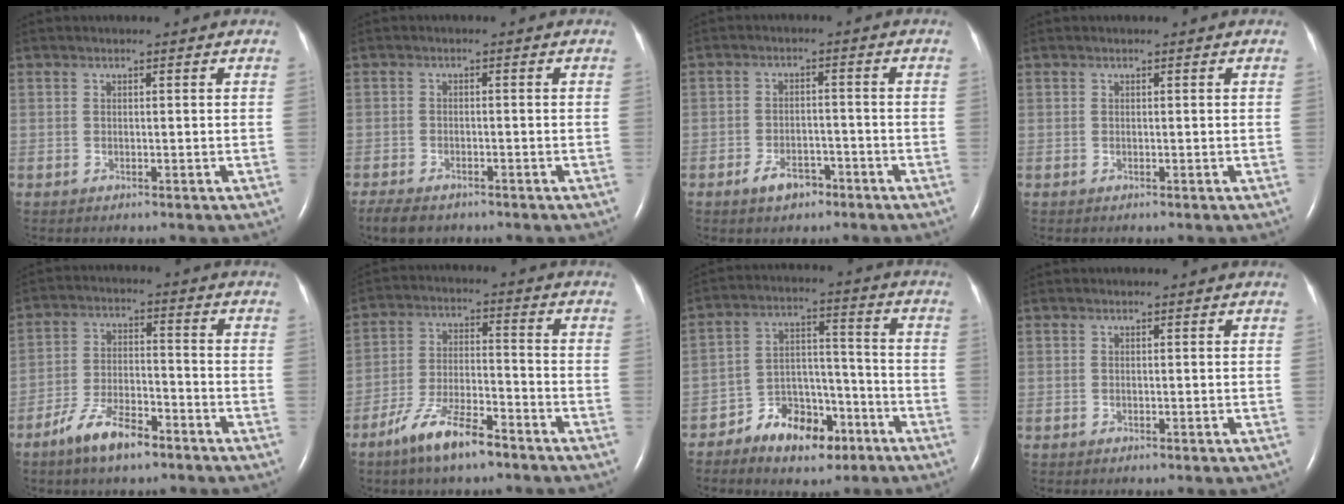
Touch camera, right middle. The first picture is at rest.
{"total": 5.4, "force": [-4.2, 2.3, 2.5], "torque": [-0.043, -0.008, -0.062]}
{"total": 4.2, "force": [-2.8, 2.3, 2.2], "torque": [-0.042, 0.003, -0.041]}
{"total": 0.0}
{"total": 8.3, "force": [-5.9, 2.6, 5.3], "torque": [-0.110, -0.002, -0.106]}
{"total": 9.7, "force": [-6.9, 2.2, 6.3], "torque": [-0.129, -0.006, -0.127]}
{"total": 10.5, "force": [-6.7, 5.5, 5.9], "torque": [-0.101, 0.022, -0.108]}
{"total": 0.0}